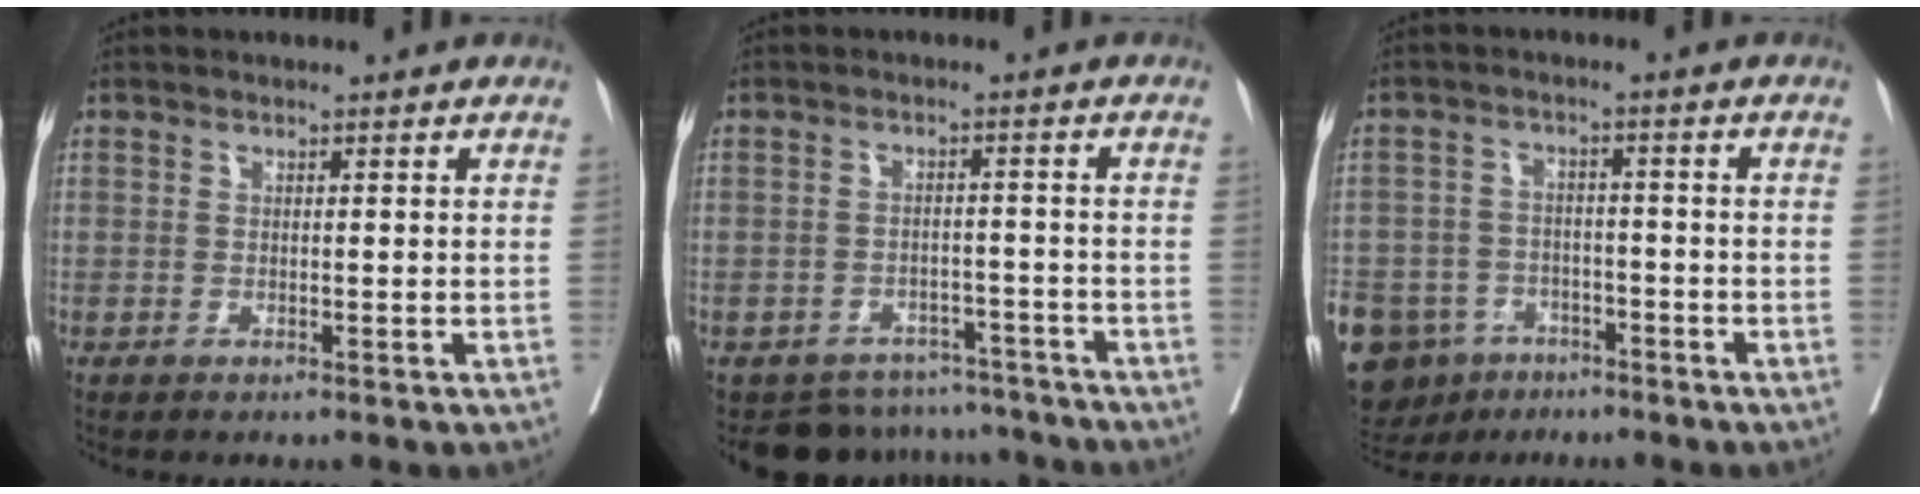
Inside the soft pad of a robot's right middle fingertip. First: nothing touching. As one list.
[{"total": 8.8, "force": [-8.1, 3.5, -0.6], "torque": [0.017, 0.024, -0.101]}, {"total": 19.6, "force": [-11.3, 13.9, 7.9], "torque": [-0.249, -0.014, -0.168]}]